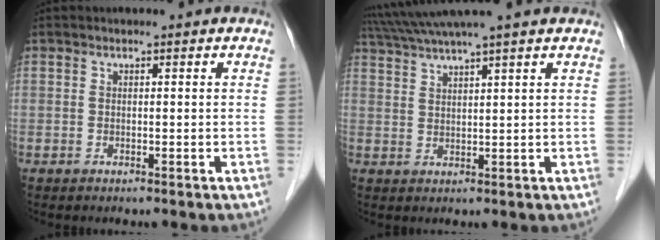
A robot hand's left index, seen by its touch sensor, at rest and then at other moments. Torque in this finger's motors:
{"motor_torque": [0.13, -0.57, 0.60, 0.21]}